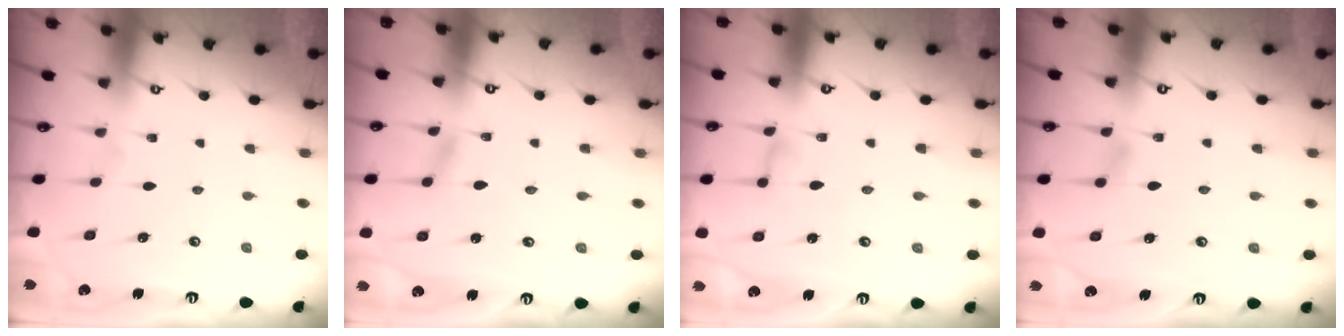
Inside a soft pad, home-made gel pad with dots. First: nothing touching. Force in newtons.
{"total": 1.1, "press": 1.1, "slide": 0.1}
{"total": 3.5, "press": 3.5, "slide": 0.3}
{"total": 4.1, "press": 4.1, "slide": 0.3}